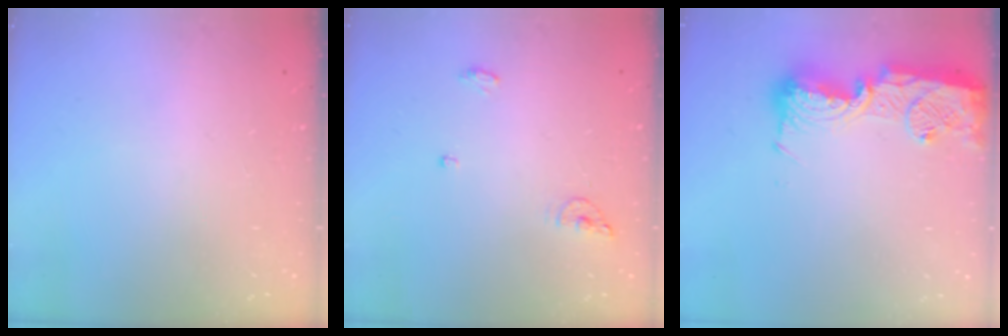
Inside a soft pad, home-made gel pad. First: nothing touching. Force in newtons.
{"total": 5.9, "press": 5.6, "slide": 1.7}
{"total": 15.2, "press": 15.1, "slide": 1.2}